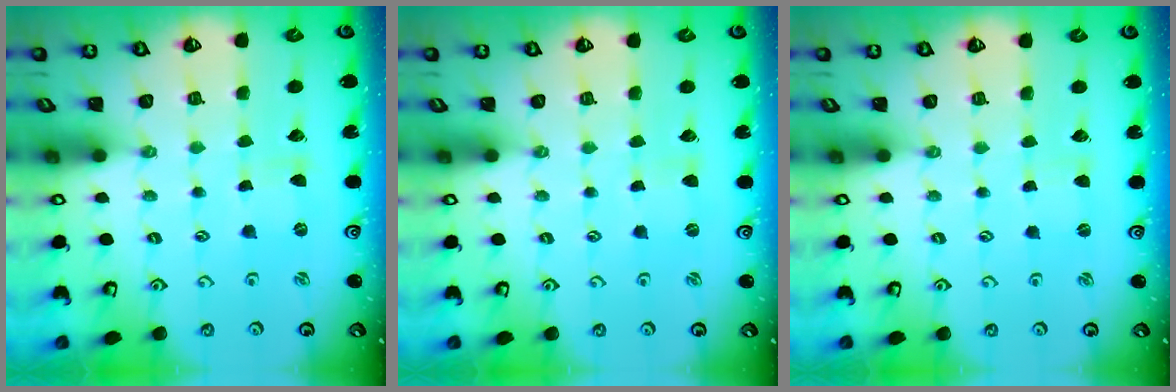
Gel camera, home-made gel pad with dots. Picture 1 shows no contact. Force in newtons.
{"total": 0.0}
{"total": 0.0}